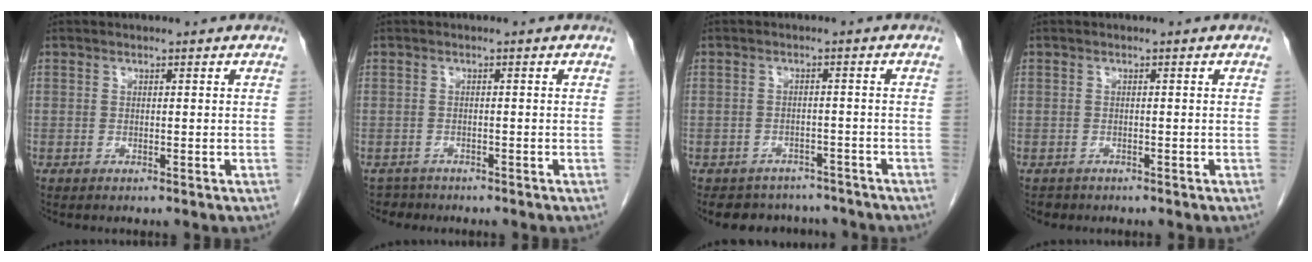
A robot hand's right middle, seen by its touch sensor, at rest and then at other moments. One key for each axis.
{"total": 1.7, "fx": -1.5, "fy": 0.7, "fz": -0.6, "tx": 0.005, "ty": 0.000, "tz": -0.025}
{"total": 8.0, "fx": -7.1, "fy": 3.5, "fz": 0.8, "tx": -0.003, "ty": 0.013, "tz": -0.086}
{"total": 1.0, "fx": -0.8, "fy": 0.5, "fz": -0.1, "tx": -0.007, "ty": 0.001, "tz": -0.013}